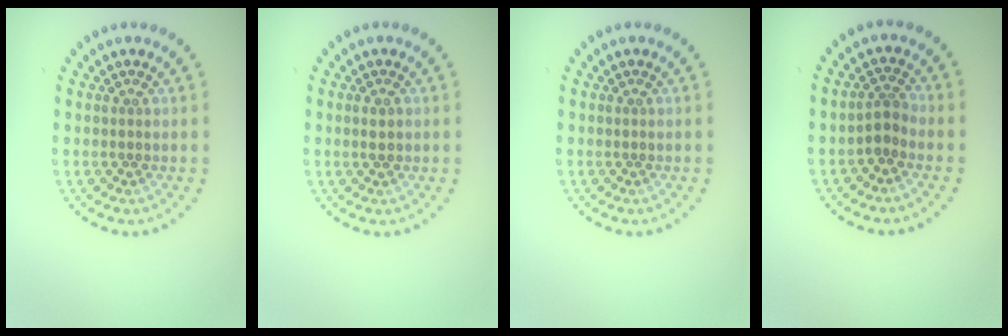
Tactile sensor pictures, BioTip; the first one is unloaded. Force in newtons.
{"total": 1.1, "press": 1.1, "slide": 0.1}
{"total": 0.0}
{"total": 1.6, "press": 1.2, "slide": 1.0}